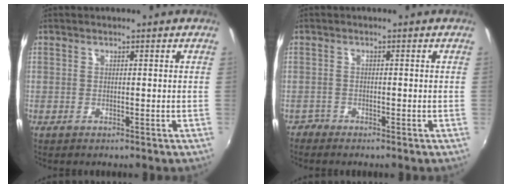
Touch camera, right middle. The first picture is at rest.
{"total": 1.4, "force": [-1.3, 0.5, -0.2], "torque": [0.000, -0.002, -0.028]}